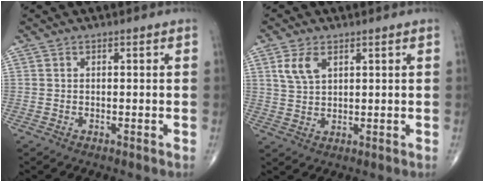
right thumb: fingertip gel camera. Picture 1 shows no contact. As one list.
[{"total": 4.8, "force": [2.2, 2.8, 3.3], "torque": [-0.061, -0.004, 0.049]}]